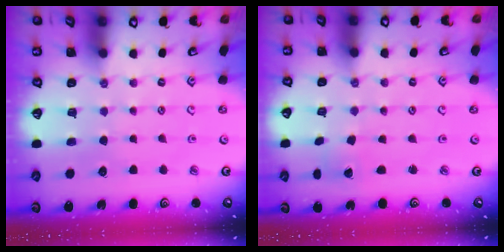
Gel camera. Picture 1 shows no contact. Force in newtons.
{"total": 0.0}